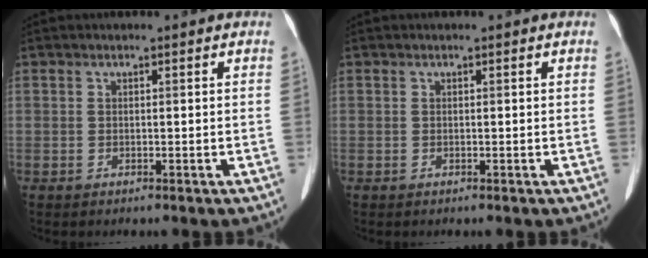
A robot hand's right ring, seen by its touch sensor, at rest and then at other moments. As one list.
[{"total": 0.0}]